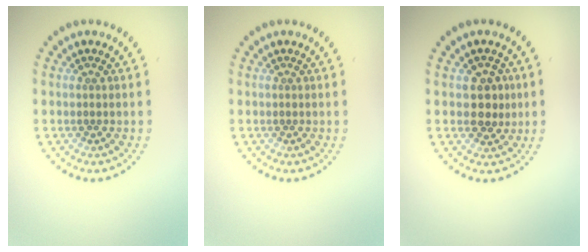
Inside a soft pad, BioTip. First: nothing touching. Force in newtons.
{"total": 0.0}
{"total": 2.4, "press": 2.3, "slide": 0.7}